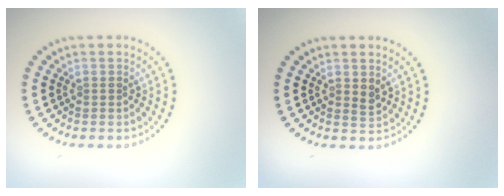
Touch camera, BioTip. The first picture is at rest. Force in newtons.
{"total": 1.0, "press": 1.0, "slide": 0.3}